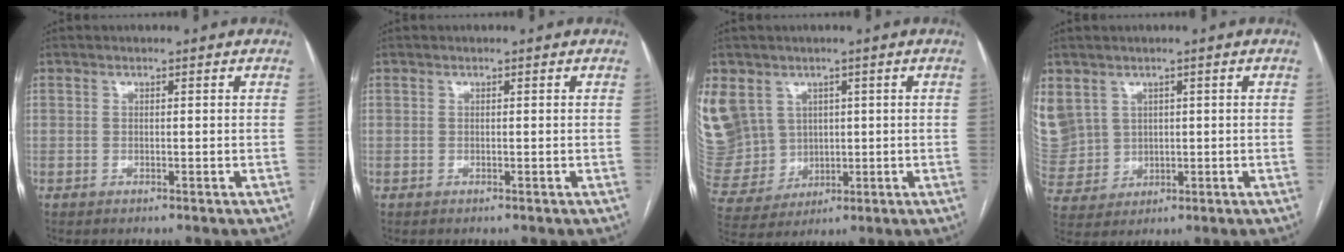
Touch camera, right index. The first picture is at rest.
{"total": 0.0}
{"total": 19.2, "force": [6.1, 16.9, 6.8], "torque": [-0.227, 0.058, 0.147]}
{"total": 15.9, "force": [4.5, 14.1, 5.8], "torque": [-0.213, 0.042, 0.114]}